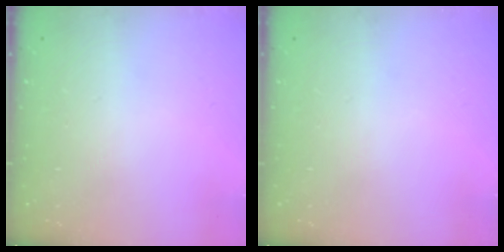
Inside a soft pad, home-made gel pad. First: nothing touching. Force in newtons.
{"total": 0.0}